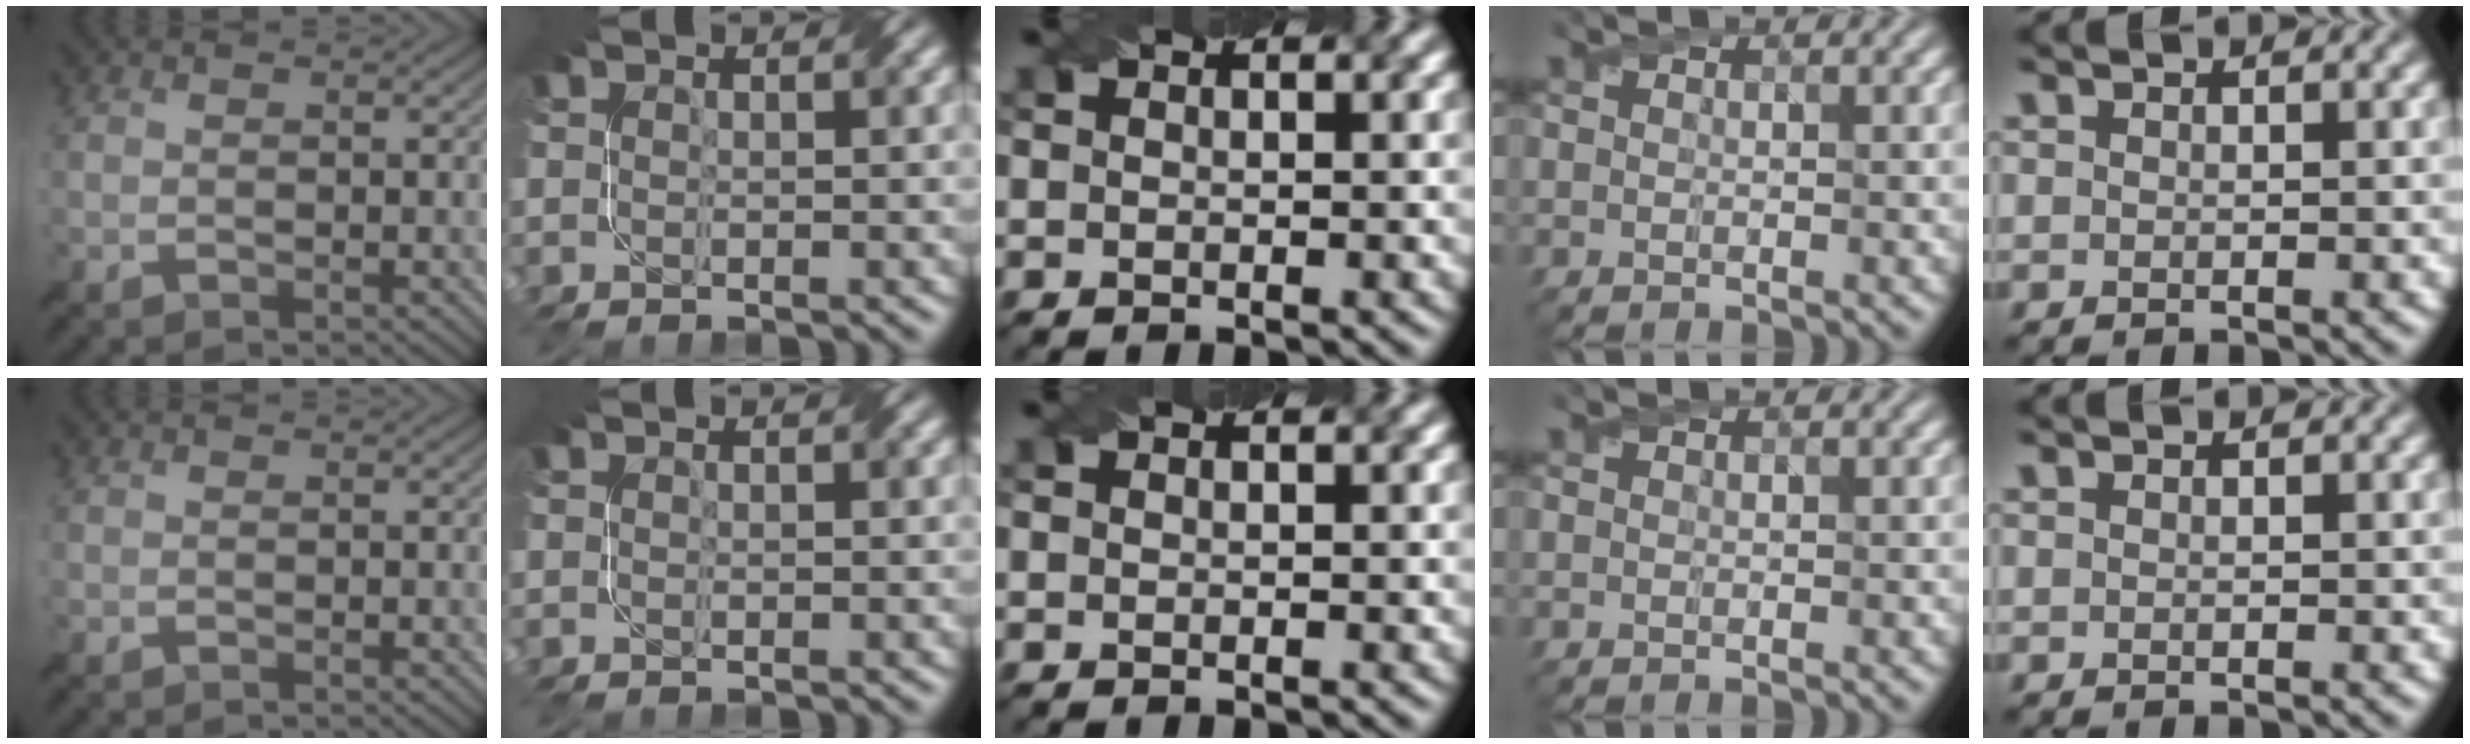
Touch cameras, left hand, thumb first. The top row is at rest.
{}